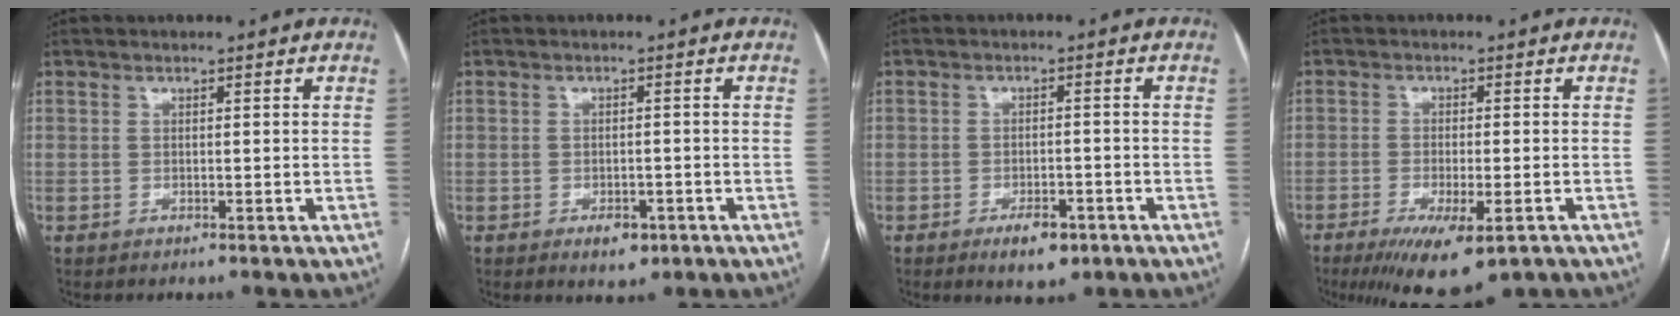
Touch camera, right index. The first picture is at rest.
{"total": 3.2, "force": [-1.7, 1.9, 1.9], "torque": [-0.022, 0.001, -0.014]}
{"total": 4.8, "force": [-2.8, 2.2, 3.2], "torque": [-0.047, 0.001, -0.036]}
{"total": 10.2, "force": [-6.1, 2.7, 7.8], "torque": [-0.125, -0.022, -0.090]}